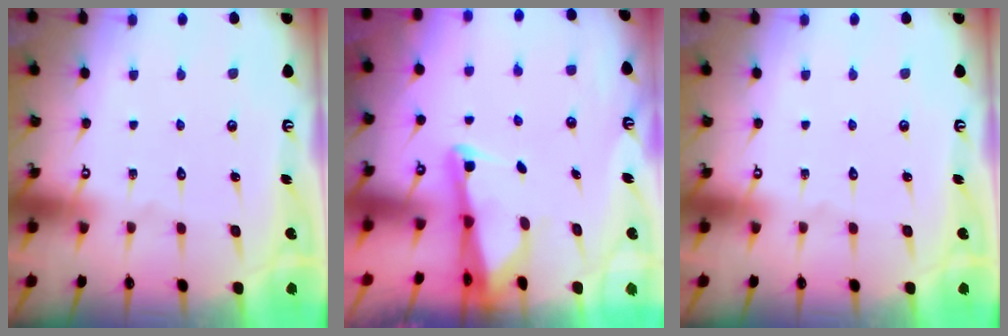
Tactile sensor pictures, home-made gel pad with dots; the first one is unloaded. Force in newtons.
{"total": 2.4, "press": 2.4, "slide": 0.3}
{"total": 0.0}